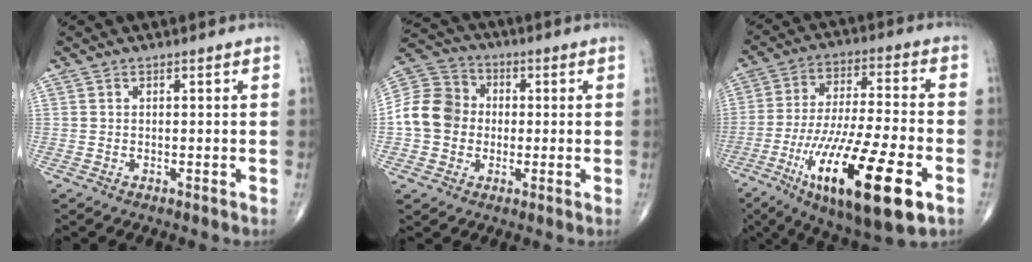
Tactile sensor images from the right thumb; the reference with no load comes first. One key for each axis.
{"total": 11.7, "fx": -0.7, "fy": 10.2, "fz": 5.7, "tx": -0.095, "ty": 0.032, "tz": -0.023}
{"total": 24.1, "fx": -9.9, "fy": 6.3, "fz": 21.1, "tx": -0.392, "ty": 0.007, "tz": -0.160}